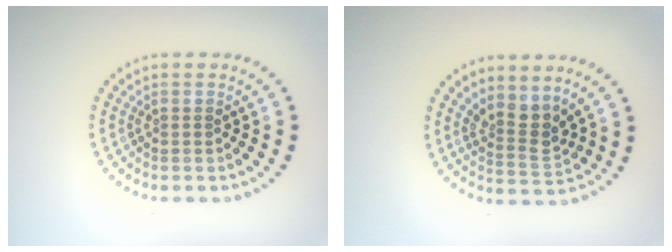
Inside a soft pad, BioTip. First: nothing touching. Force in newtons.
{"total": 2.8, "press": 2.0, "slide": 1.9}